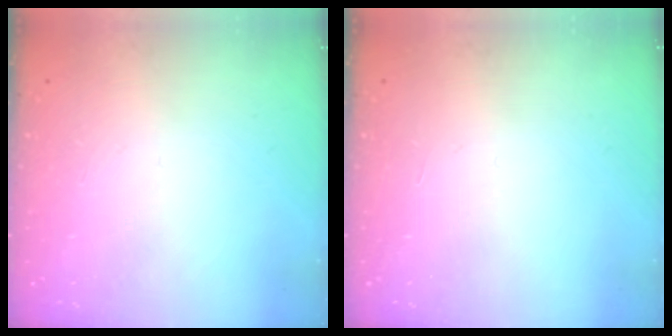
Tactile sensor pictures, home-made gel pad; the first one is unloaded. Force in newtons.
{"total": 0.0}